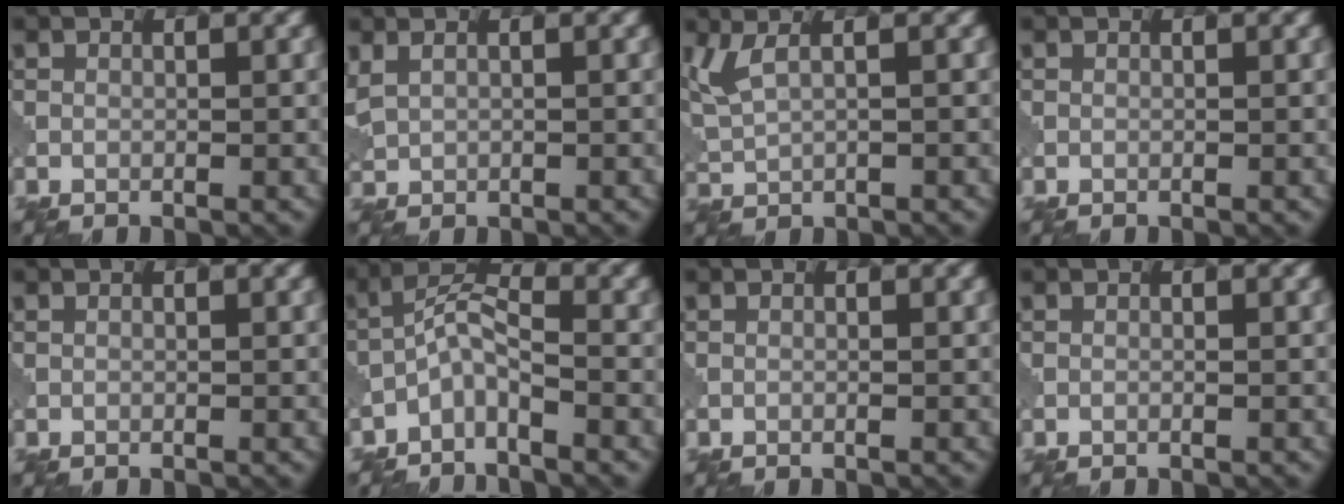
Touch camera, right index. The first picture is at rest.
{"total": 1.8, "force": [1.1, 0.9, 1.2], "torque": [-0.033, 0.007, 0.028]}
{"total": 4.4, "force": [2.2, 1.7, 3.4], "torque": [-0.084, 0.014, 0.038]}
{"total": 0.0}
{"total": 0.0}
{"total": 3.3, "force": [-2.2, 0.9, 2.3], "torque": [-0.045, 0.013, -0.054]}
{"total": 0.0}
{"total": 0.0}